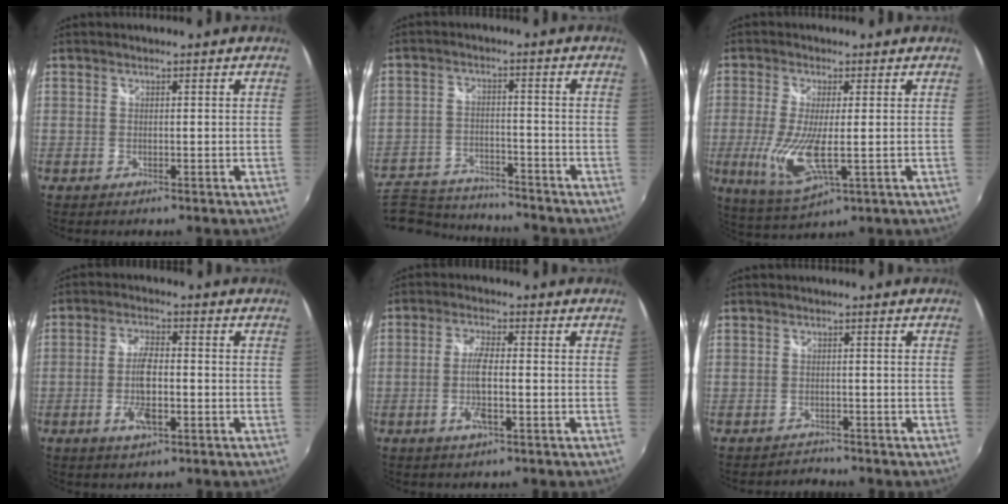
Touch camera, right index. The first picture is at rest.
{"total": 15.0, "force": [-13.2, 5.2, 4.9], "torque": [-0.134, -0.008, -0.208]}
{"total": 10.2, "force": [-1.6, 2.5, 9.8], "torque": [-0.211, -0.022, -0.026]}
{"total": 6.9, "force": [-2.1, 2.6, 6.0], "torque": [-0.122, -0.003, -0.038]}
{"total": 5.8, "force": [-1.7, 1.1, 5.4], "torque": [-0.110, -0.004, -0.032]}
{"total": 1.9, "force": [-1.7, 0.8, -0.6], "torque": [0.003, 0.007, -0.030]}